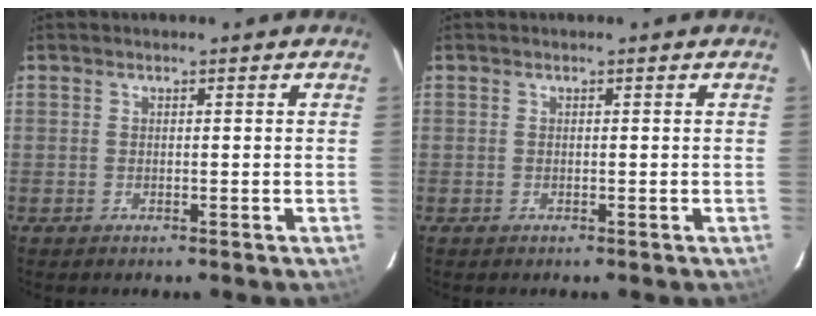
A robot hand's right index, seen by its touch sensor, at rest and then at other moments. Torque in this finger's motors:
{"motor_torque": [-0.01, 0.00, 0.00, 0.00]}